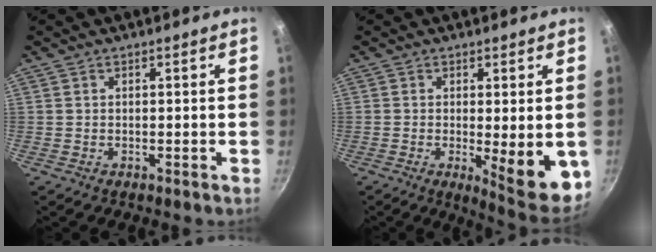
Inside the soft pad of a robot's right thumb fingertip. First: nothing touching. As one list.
[{"total": 10.8, "force": [-1.5, 2.7, 10.3], "torque": [-0.122, -0.016, -0.010]}]